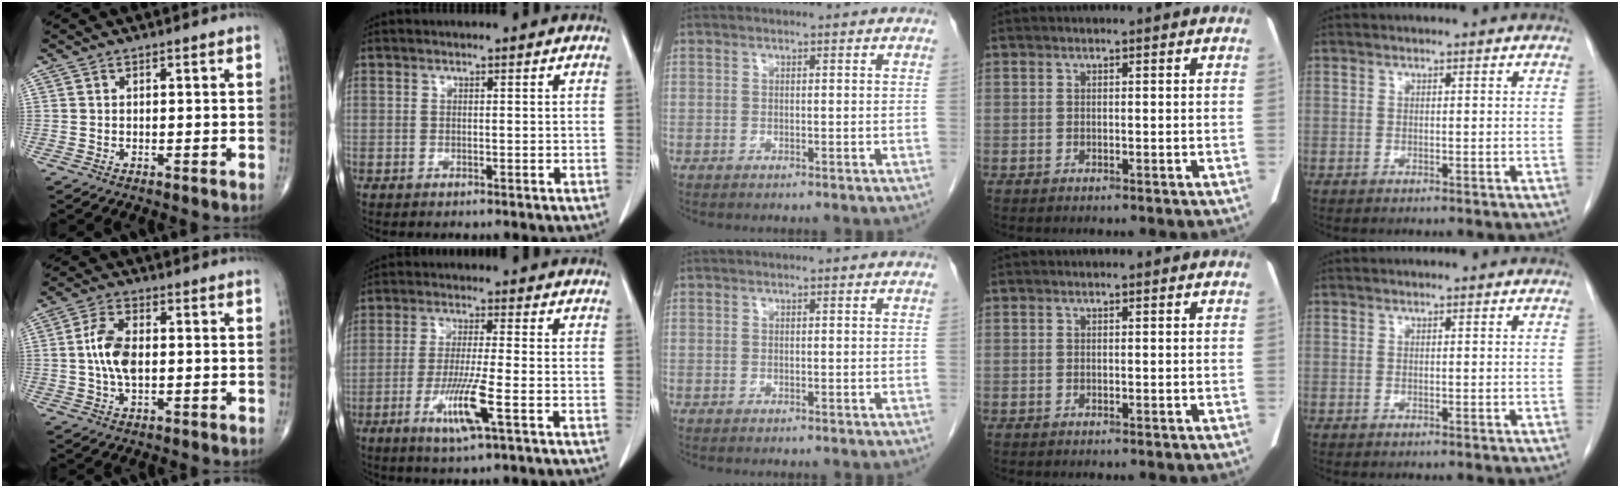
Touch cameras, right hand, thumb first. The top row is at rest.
{"thumb": {"total": 7.5, "force": [0.1, 3.9, 6.4], "torque": [-0.131, 0.007, -0.001]}, "index": {"total": 8.0, "force": [-3.1, -0.2, 7.3], "torque": [-0.141, -0.020, -0.058]}}